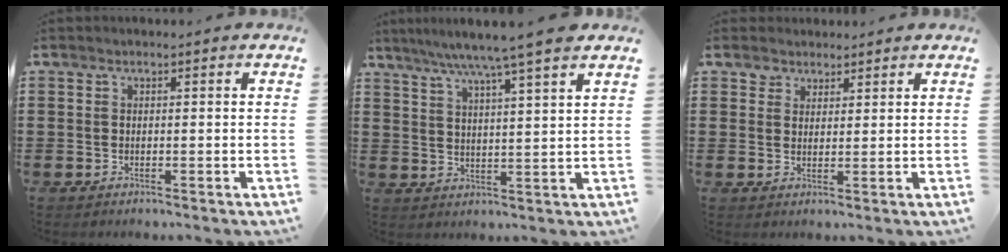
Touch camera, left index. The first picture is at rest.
{"total": 6.8, "force": [5.4, -1.2, 3.9], "torque": [-0.091, -0.021, 0.091]}
{"total": 2.7, "force": [2.0, 1.8, -0.2], "torque": [0.001, 0.004, 0.038]}